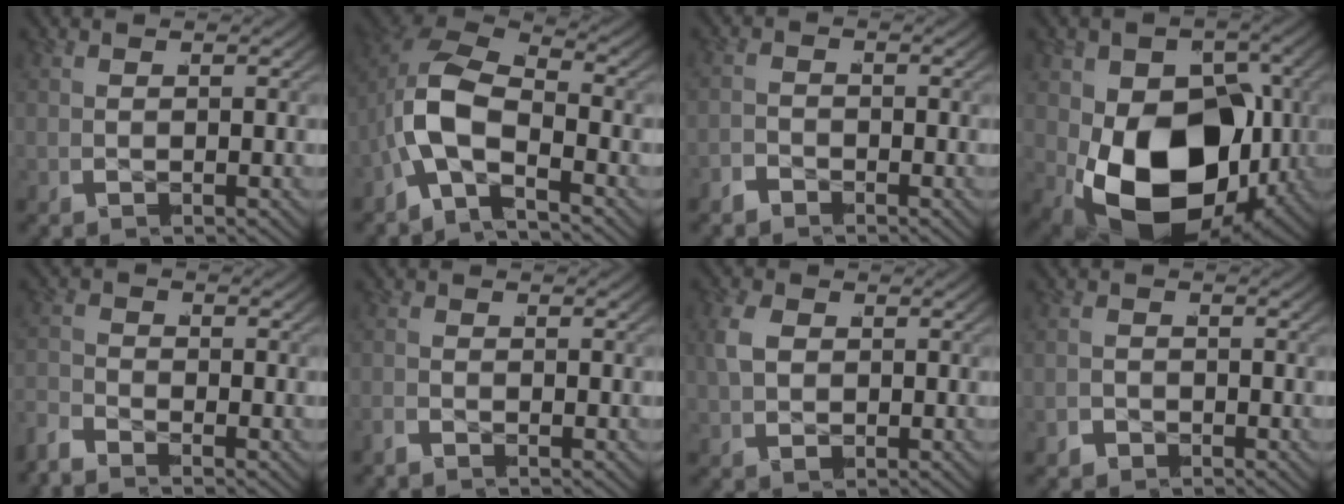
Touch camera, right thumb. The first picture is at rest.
{"total": 9.0, "force": [-0.9, 6.4, 6.3], "torque": [-0.166, -0.017, -0.025]}
{"total": 1.6, "force": [-1.5, 0.1, -0.7], "torque": [0.019, 0.002, -0.035]}
{"total": 19.7, "force": [-2.9, 12.7, 14.7], "torque": [-0.282, -0.075, -0.012]}
{"total": 2.1, "force": [-2.1, 0.2, 0.0], "torque": [0.004, -0.003, -0.050]}
{"total": 0.9, "force": [-0.8, -0.3, -0.3], "torque": [0.005, 0.004, -0.024]}
{"total": 3.1, "force": [0.4, 2.3, 1.9], "torque": [-0.050, -0.004, 0.014]}
{"total": 1.4, "force": [-1.2, 0.8, -0.2], "torque": [0.000, -0.005, -0.021]}